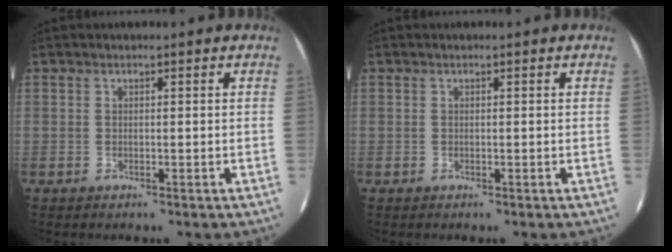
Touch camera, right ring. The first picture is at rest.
{"total": 0.0}